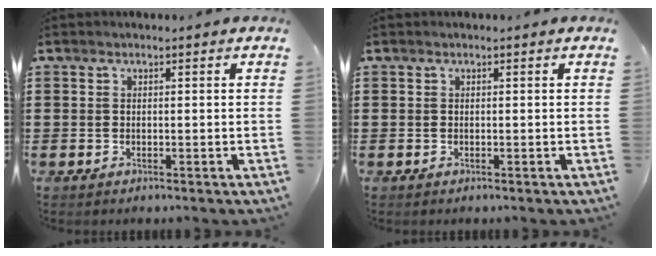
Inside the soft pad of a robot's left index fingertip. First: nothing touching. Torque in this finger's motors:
{"motor_torque": [-0.01, 0.00, 0.00, 0.00]}